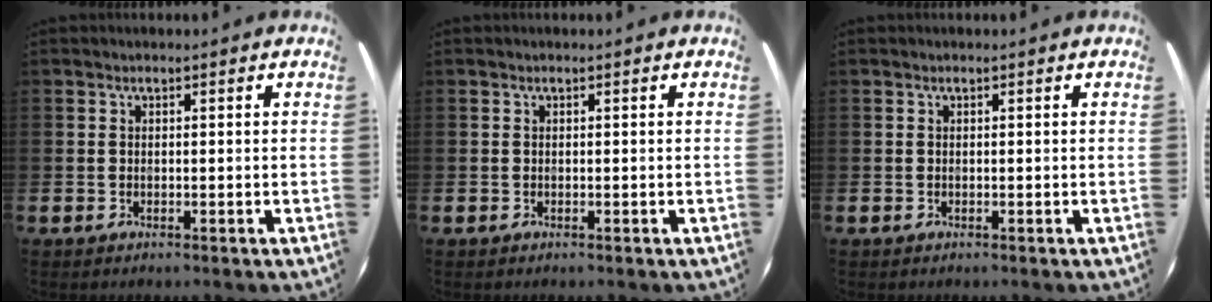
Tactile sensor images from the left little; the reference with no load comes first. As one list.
[{"total": 0.0}, {"total": 0.0}]